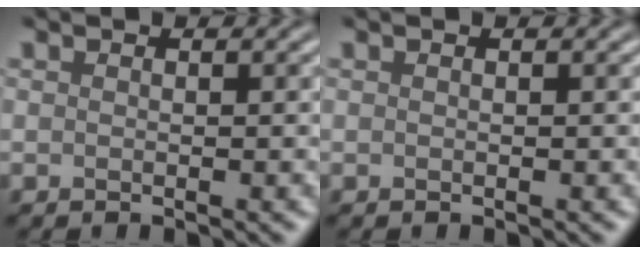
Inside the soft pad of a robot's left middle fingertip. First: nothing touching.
{"total": 0.0}